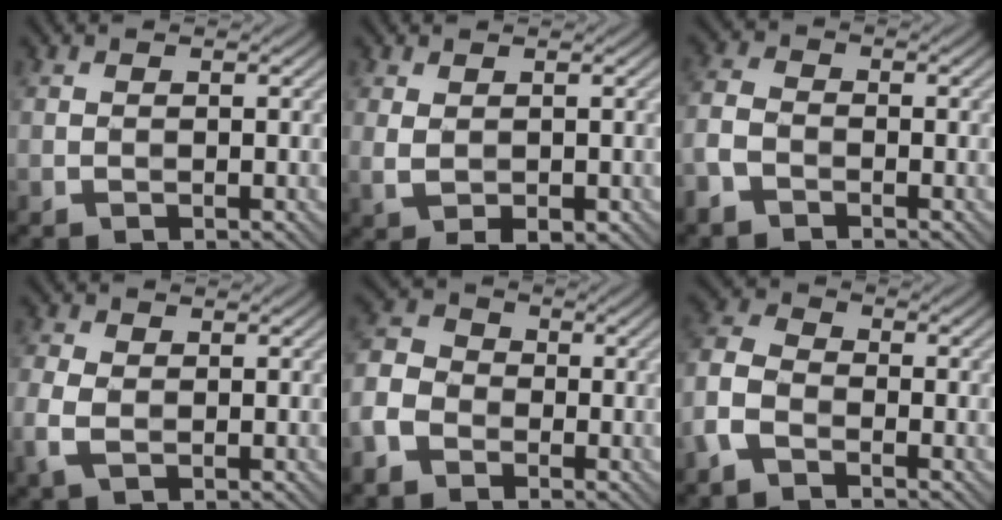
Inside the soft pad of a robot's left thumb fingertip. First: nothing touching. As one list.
[{"total": 3.0, "force": [-0.3, 1.5, 2.5], "torque": [-0.058, -0.009, 0.002]}, {"total": 3.8, "force": [-2.5, 2.1, 1.9], "torque": [-0.048, -0.002, -0.066]}, {"total": 3.2, "force": [-0.4, 2.1, 2.4], "torque": [-0.071, -0.003, -0.012]}, {"total": 5.6, "force": [-2.9, 4.1, 2.5], "torque": [-0.078, 0.000, -0.076]}, {"total": 5.3, "force": [-3.0, 3.0, 3.2], "torque": [-0.087, 0.002, -0.079]}]